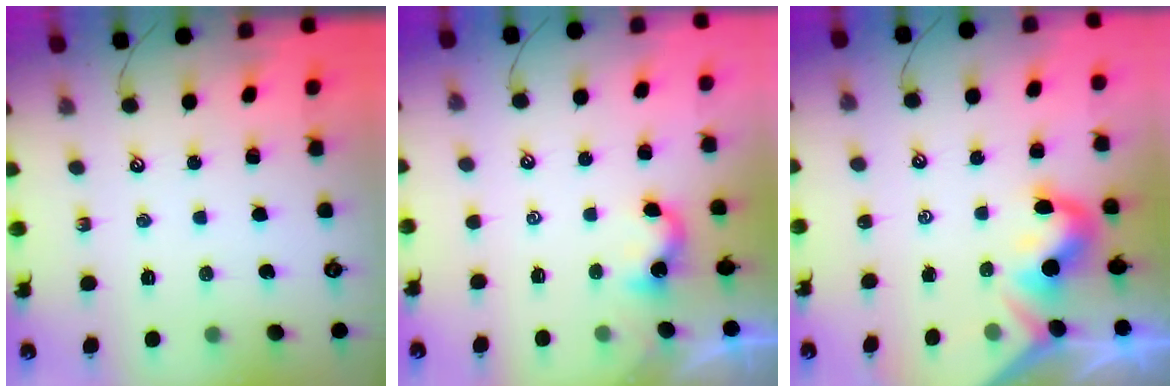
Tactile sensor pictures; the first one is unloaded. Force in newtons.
{"total": 2.6, "press": 2.6, "slide": 0.2}
{"total": 5.5, "press": 5.4, "slide": 0.9}